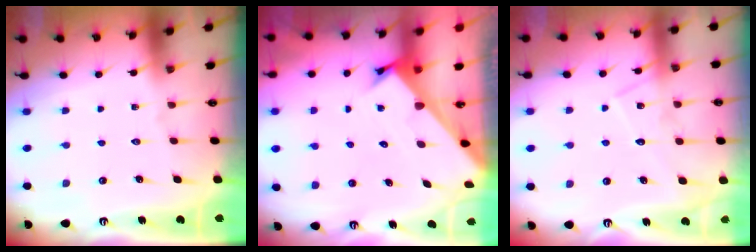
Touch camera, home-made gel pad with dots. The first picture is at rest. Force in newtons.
{"total": 2.4, "press": 2.4, "slide": 0.2}
{"total": 9.8, "press": 9.8, "slide": 0.9}